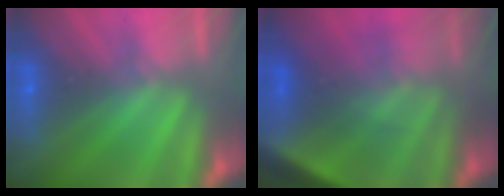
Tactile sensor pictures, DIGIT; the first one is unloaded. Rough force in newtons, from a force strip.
{"total": 4.9}